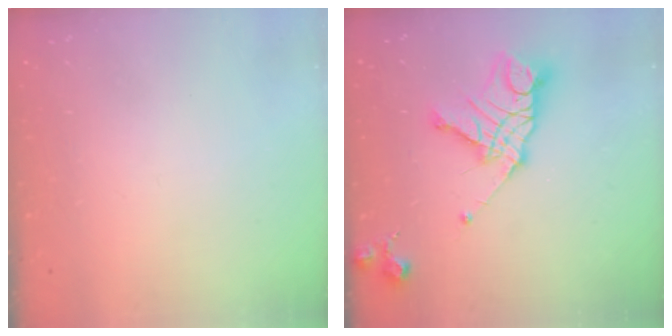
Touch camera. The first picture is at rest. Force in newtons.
{"total": 15.7, "press": 15.6, "slide": 1.6}